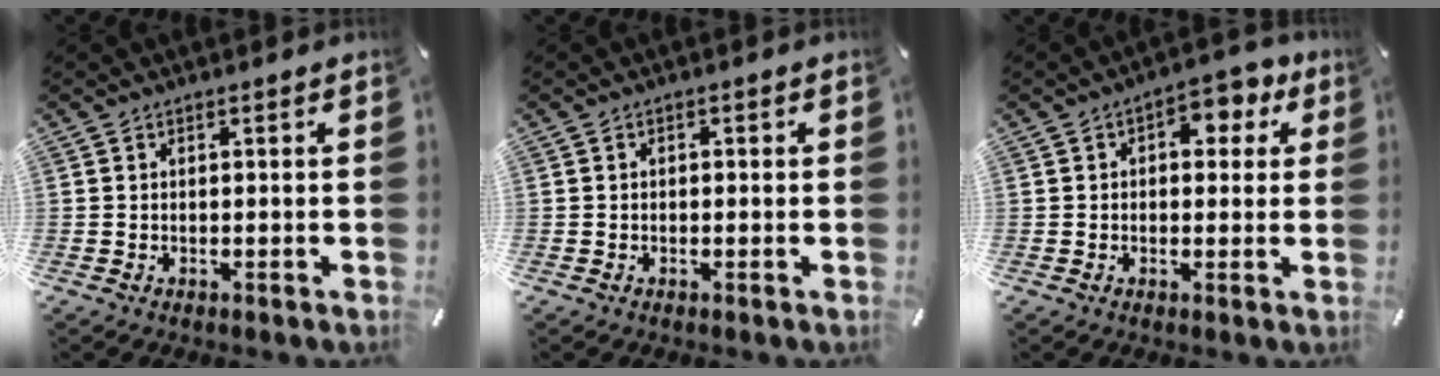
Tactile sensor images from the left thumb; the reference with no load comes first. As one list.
[{"total": 0.7, "force": [-0.2, 0.5, 0.3], "torque": [-0.006, 0.003, -0.006]}, {"total": 6.2, "force": [1.7, 4.1, 4.3], "torque": [-0.042, -0.005, 0.020]}]